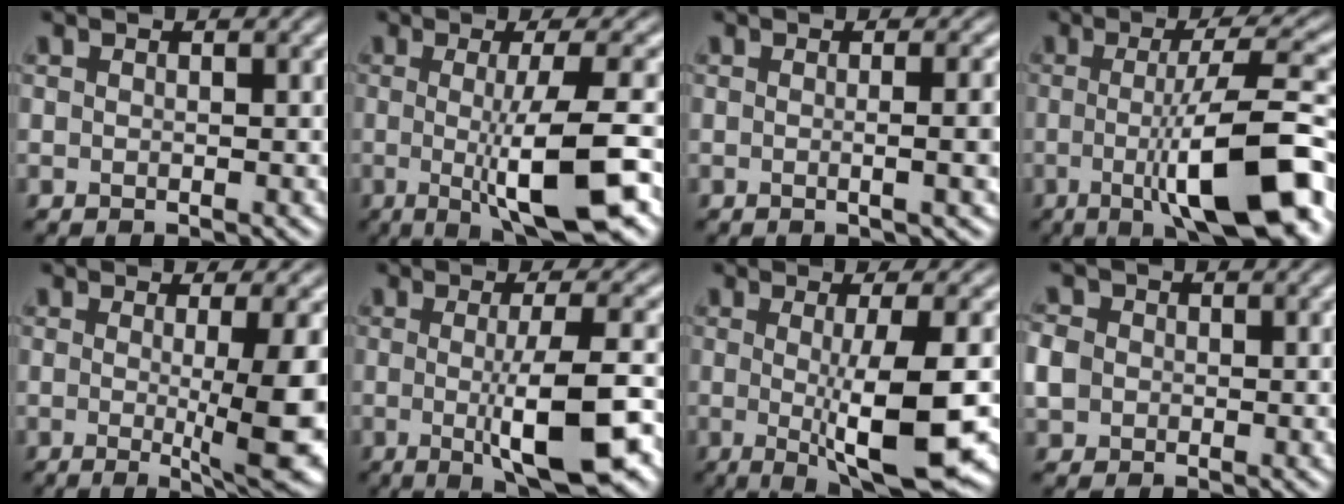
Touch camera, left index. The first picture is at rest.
{"total": 8.1, "force": [-1.0, 1.6, 7.9], "torque": [-0.109, -0.011, -0.015]}
{"total": 3.9, "force": [-0.2, 1.5, 3.6], "torque": [-0.023, 0.008, -0.009]}
{"total": 10.8, "force": [-2.7, 2.3, 10.2], "torque": [-0.137, 0.006, -0.051]}
{"total": 8.2, "force": [-0.6, 1.7, 8.0], "torque": [-0.107, -0.011, -0.007]}
{"total": 7.9, "force": [-1.3, 1.8, 7.6], "torque": [-0.112, -0.010, -0.018]}
{"total": 7.4, "force": [-0.8, 1.4, 7.2], "torque": [-0.107, -0.013, -0.009]}
{"total": 2.3, "force": [0.1, 2.2, 0.6], "torque": [-0.013, 0.008, 0.001]}